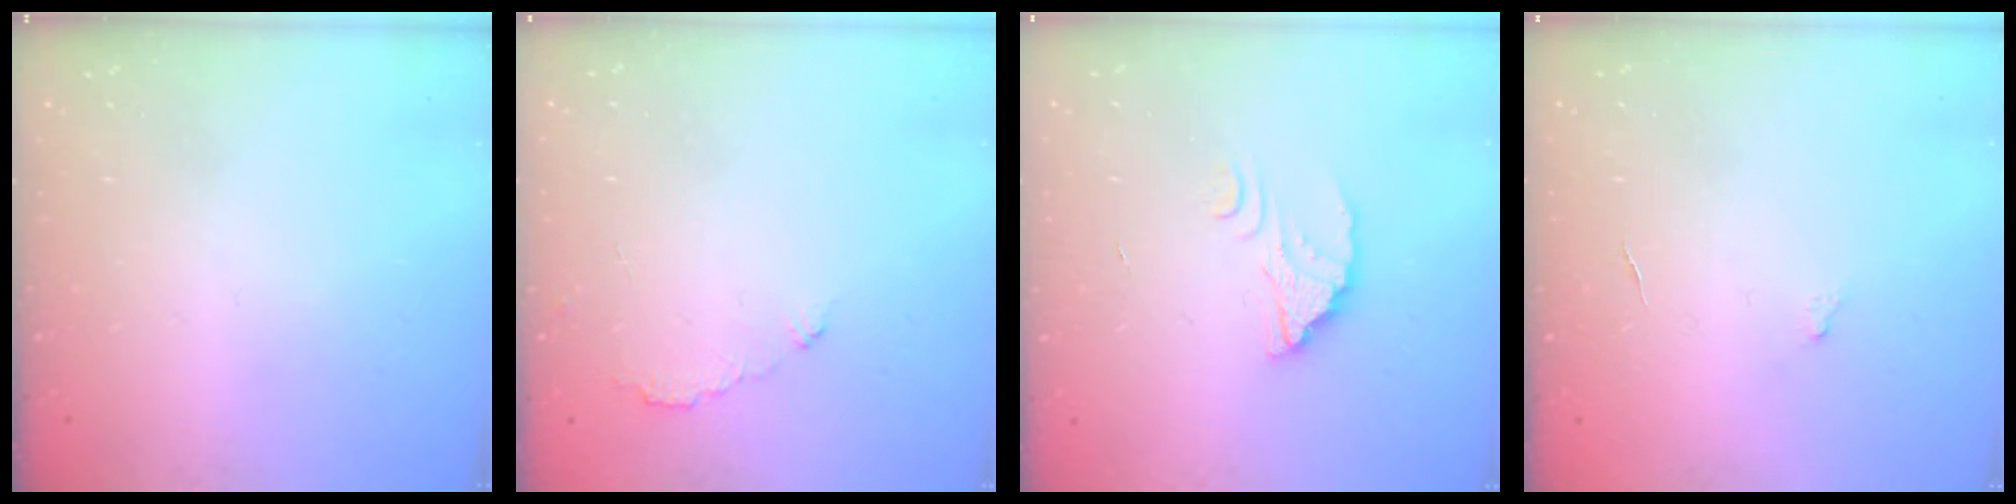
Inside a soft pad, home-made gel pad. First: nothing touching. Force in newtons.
{"total": 4.0, "press": 4.0, "slide": 0.4}
{"total": 2.9, "press": 2.9, "slide": 0.1}
{"total": 2.8, "press": 2.8, "slide": 0.2}